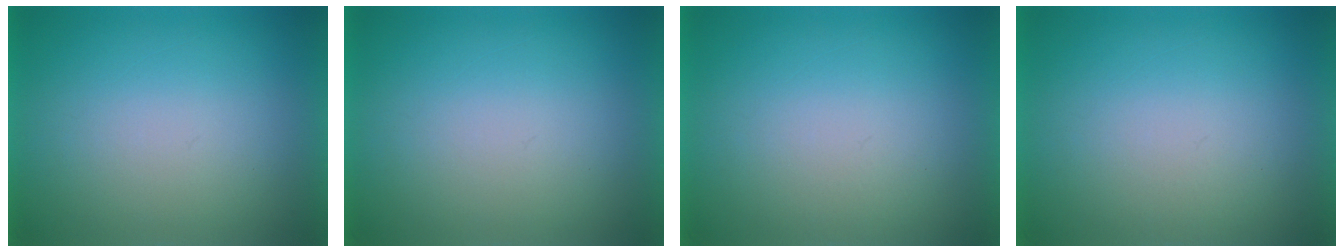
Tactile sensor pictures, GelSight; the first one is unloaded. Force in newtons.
{"total": 0.0}
{"total": 1.0}
{"total": 1.0}